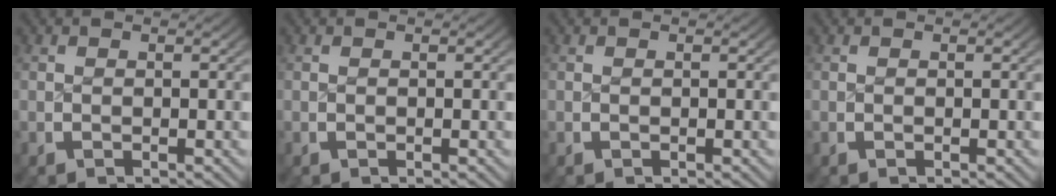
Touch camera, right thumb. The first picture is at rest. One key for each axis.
{"total": 0.0}
{"total": 0.0}
{"total": 0.0}